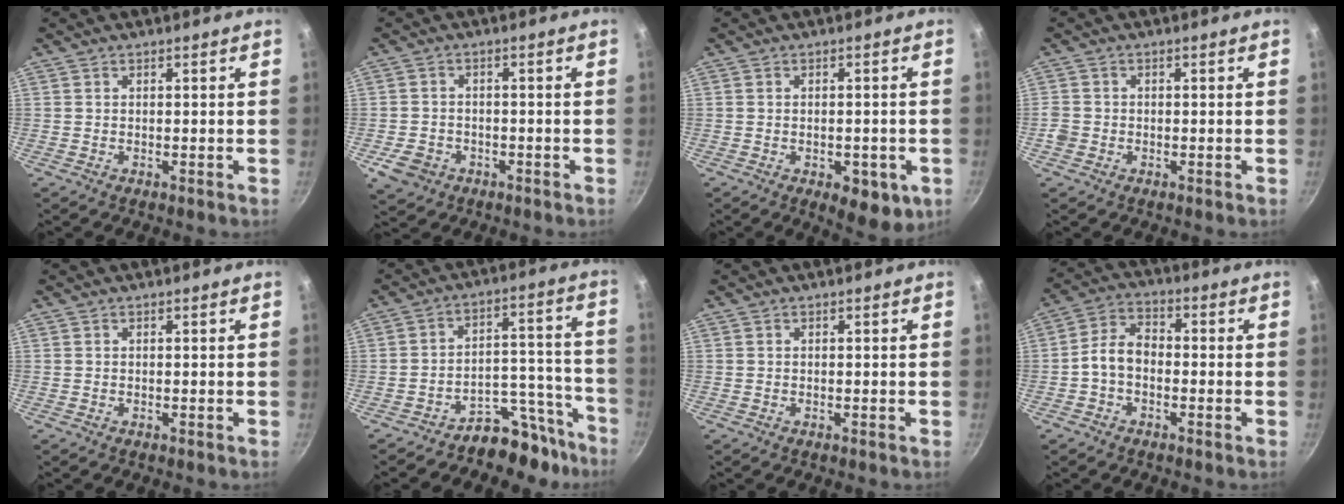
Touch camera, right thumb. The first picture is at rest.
{"total": 5.6, "force": [-2.5, 4.4, 2.4], "torque": [-0.046, 0.022, -0.035]}
{"total": 8.6, "force": [-3.1, 4.2, 6.9], "torque": [-0.066, 0.002, -0.033]}
{"total": 2.4, "force": [-0.9, 2.1, 0.9], "torque": [-0.013, 0.009, -0.019]}
{"total": 0.0}
{"total": 12.0, "force": [-9.9, 6.1, 3.2], "torque": [0.032, 0.121, -0.151]}
{"total": 0.0}
{"total": 6.5, "force": [-1.4, 4.4, 4.5], "torque": [-0.074, 0.032, -0.039]}